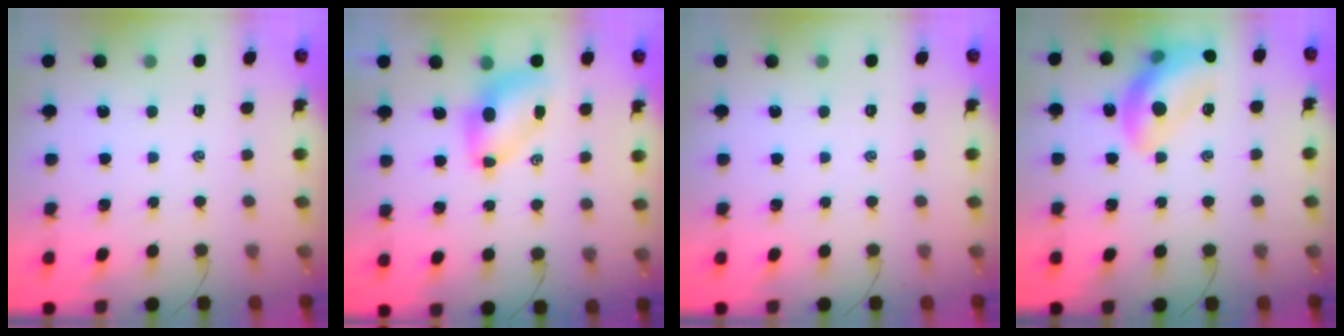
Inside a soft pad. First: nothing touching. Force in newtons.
{"total": 7.2, "press": 7.1, "slide": 1.2}
{"total": 0.0}
{"total": 15.9, "press": 15.7, "slide": 2.7}